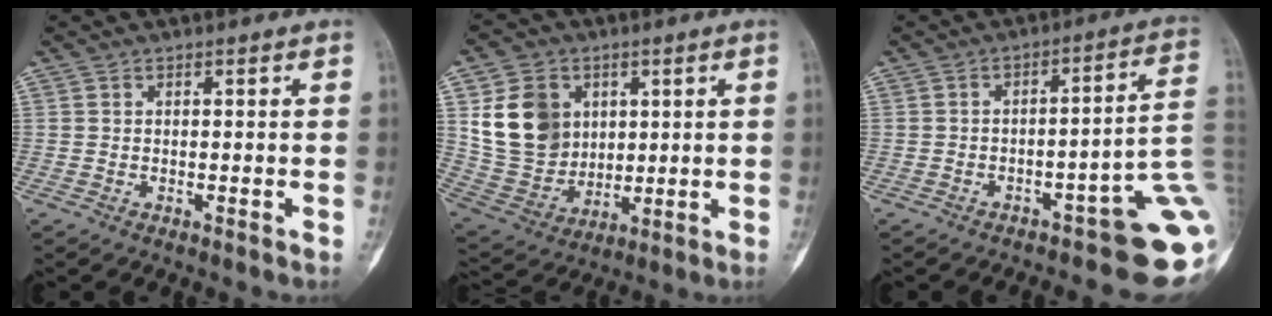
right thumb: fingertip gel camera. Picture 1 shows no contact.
{"total": 14.8, "force": [4.1, 12.0, 7.6], "torque": [-0.111, -0.013, 0.093]}
{"total": 15.1, "force": [-6.6, 4.2, 12.9], "torque": [-0.089, 0.066, -0.081]}